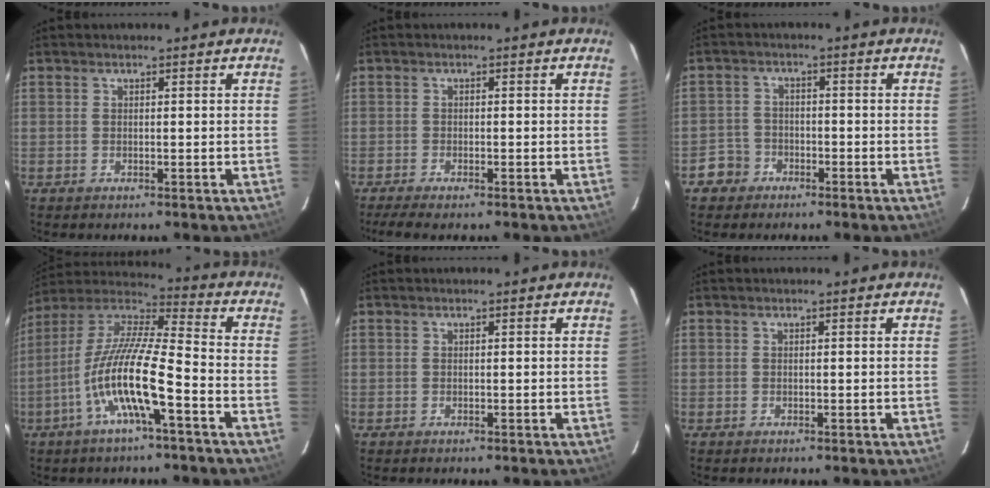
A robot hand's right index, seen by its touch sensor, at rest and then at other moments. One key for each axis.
{"total": 4.6, "fx": -3.7, "fy": 0.9, "fz": 2.6, "tx": -0.063, "ty": -0.017, "tz": -0.064}
{"total": 4.5, "fx": -2.6, "fy": 3.7, "fz": 0.1, "tx": -0.007, "ty": 0.019, "tz": -0.051}
{"total": 15.0, "fx": -6.1, "fy": 2.0, "fz": 13.5, "tx": -0.258, "ty": -0.008, "tz": -0.124}
{"total": 0.0}
{"total": 0.0}